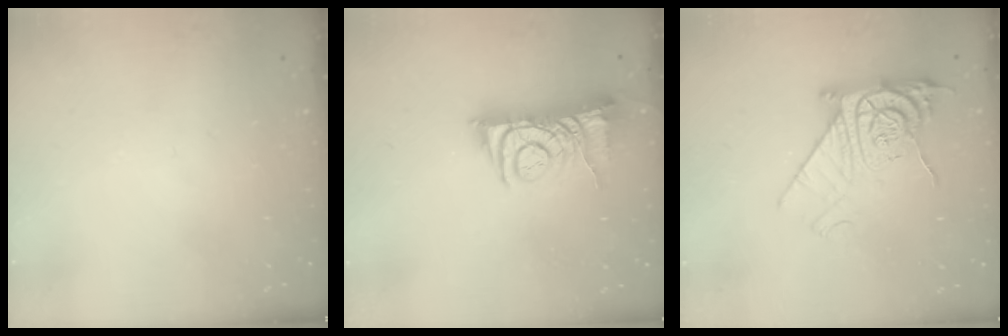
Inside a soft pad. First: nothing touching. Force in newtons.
{"total": 8.8, "press": 8.8, "slide": 0.6}
{"total": 12.3, "press": 12.3, "slide": 1.2}